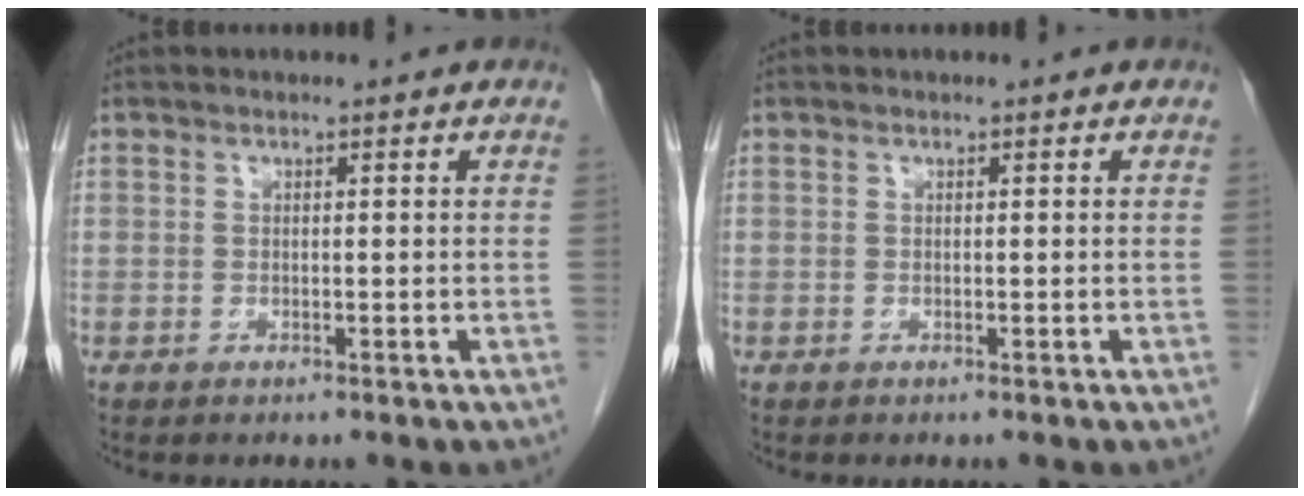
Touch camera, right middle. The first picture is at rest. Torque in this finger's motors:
{"motor_torque": [0.00, 0.00, 0.00, 0.00]}